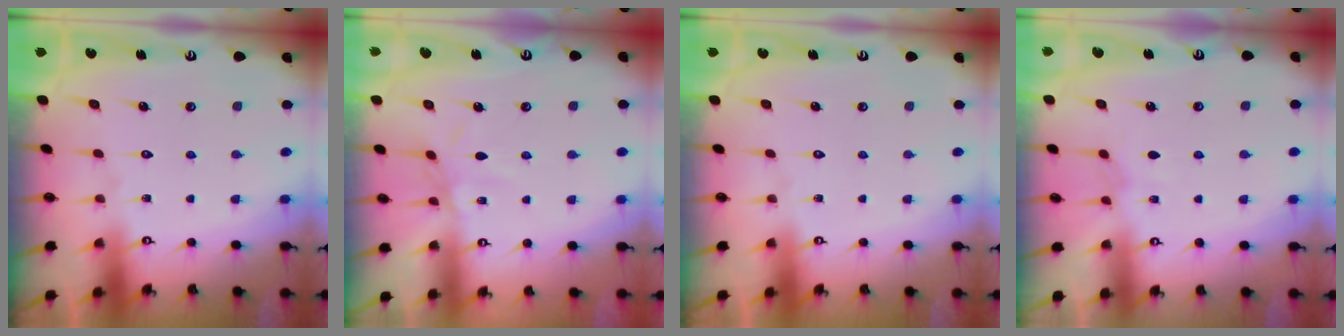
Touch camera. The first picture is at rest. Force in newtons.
{"total": 3.2, "press": 3.2, "slide": 0.4}
{"total": 0.0}
{"total": 4.1, "press": 4.1, "slide": 0.5}